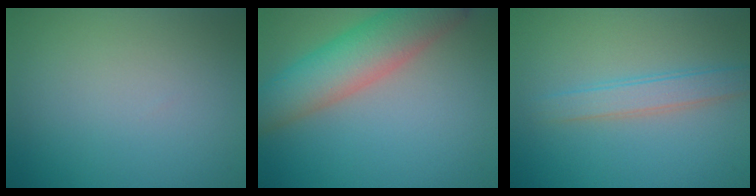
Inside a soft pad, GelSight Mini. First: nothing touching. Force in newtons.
{"total": 7.3, "press": 7.3, "slide": 0.3}
{"total": 2.6, "press": 2.6, "slide": 0.0}